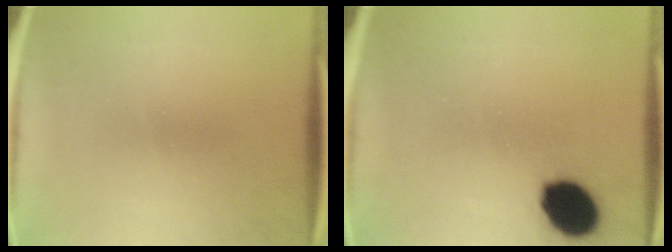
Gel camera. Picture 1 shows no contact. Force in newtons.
{"total": 11.6}